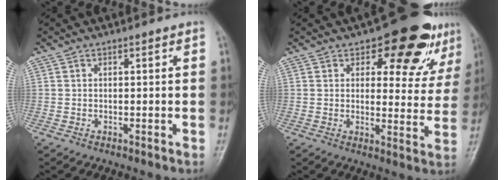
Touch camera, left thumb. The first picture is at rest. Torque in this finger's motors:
{"motor_torque": [0.07, 0.32, 0.11, 0.03, 0.10]}